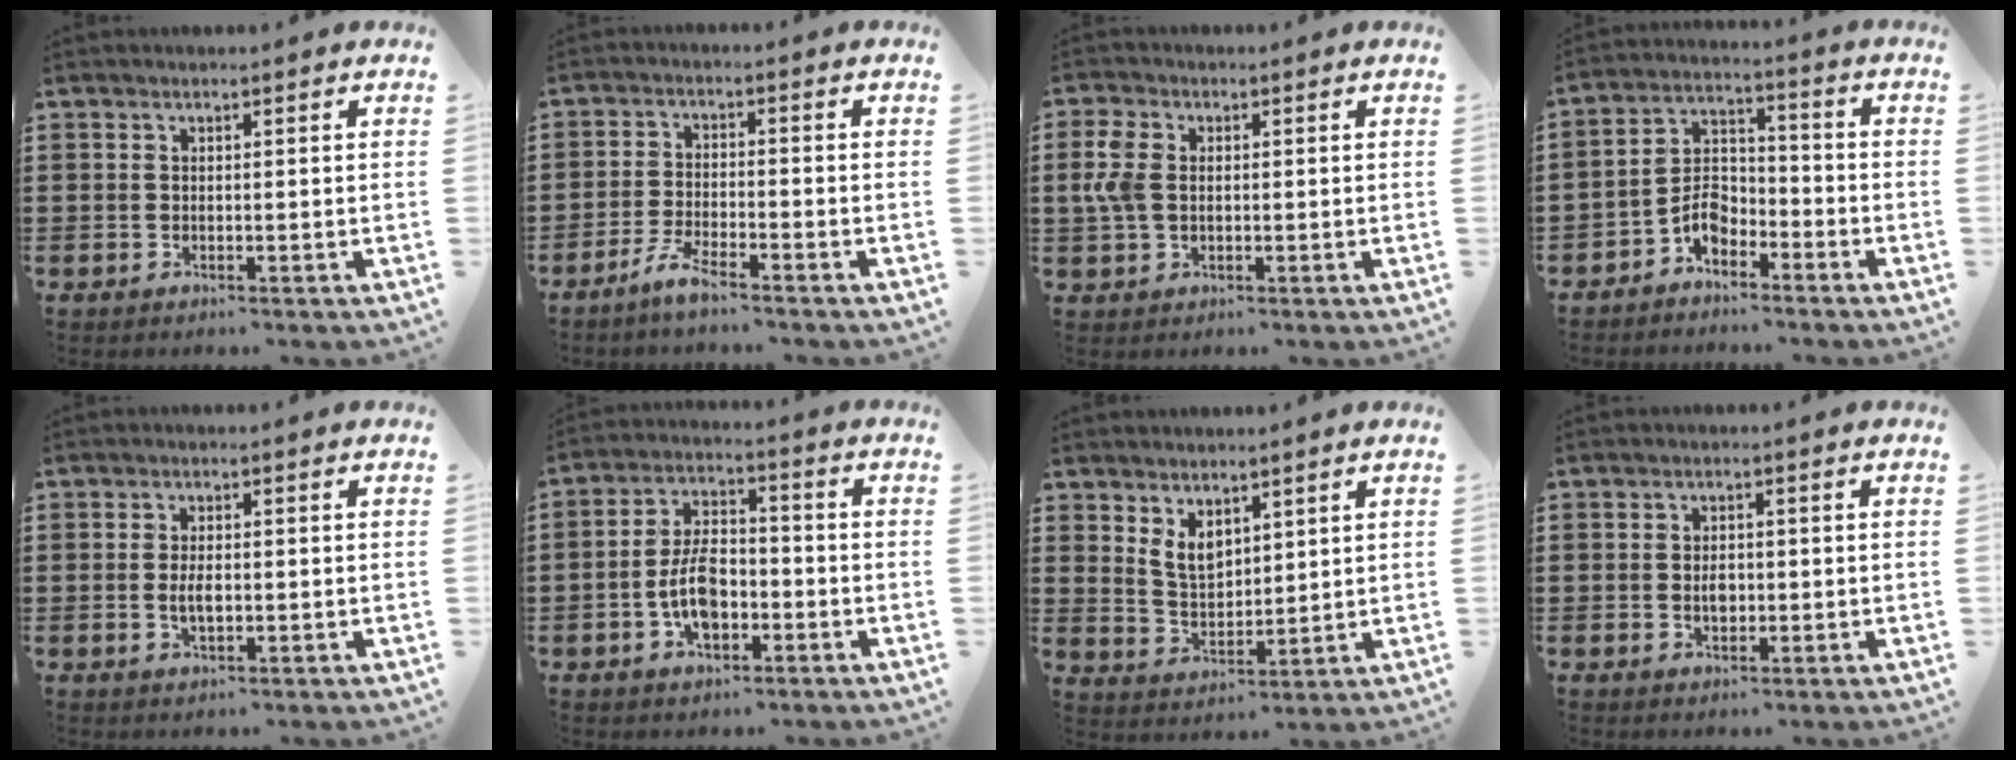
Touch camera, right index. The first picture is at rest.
{"total": 3.5, "force": [-3.0, -0.1, 1.9], "torque": [-0.054, -0.007, -0.063]}
{"total": 5.0, "force": [0.5, 3.4, 3.7], "torque": [-0.108, 0.001, -0.001]}
{"total": 5.4, "force": [-3.6, 3.0, 2.8], "torque": [-0.066, 0.010, -0.072]}
{"total": 2.9, "force": [-0.3, 1.2, 2.6], "torque": [-0.048, 0.001, -0.006]}
{"total": 7.5, "force": [-2.4, 3.8, 5.9], "torque": [-0.128, 0.005, -0.047]}
{"total": 4.8, "force": [2.9, 2.9, 2.5], "torque": [-0.060, 0.003, 0.055]}
{"total": 2.3, "force": [-0.3, 1.3, 1.9], "torque": [-0.029, 0.000, -0.007]}